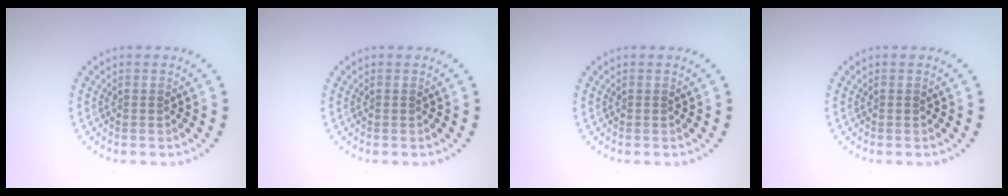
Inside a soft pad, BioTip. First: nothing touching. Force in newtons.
{"total": 0.0}
{"total": 0.0}
{"total": 0.0}